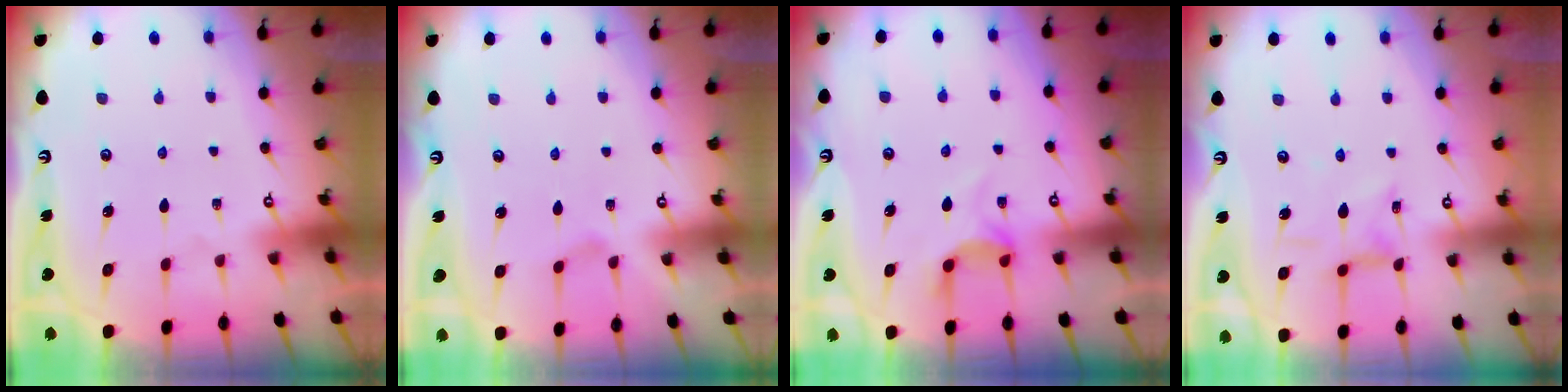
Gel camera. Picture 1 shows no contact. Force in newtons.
{"total": 0.7, "press": 0.6, "slide": 0.2}
{"total": 4.3, "press": 4.3, "slide": 0.8}
{"total": 2.8, "press": 2.8, "slide": 0.2}